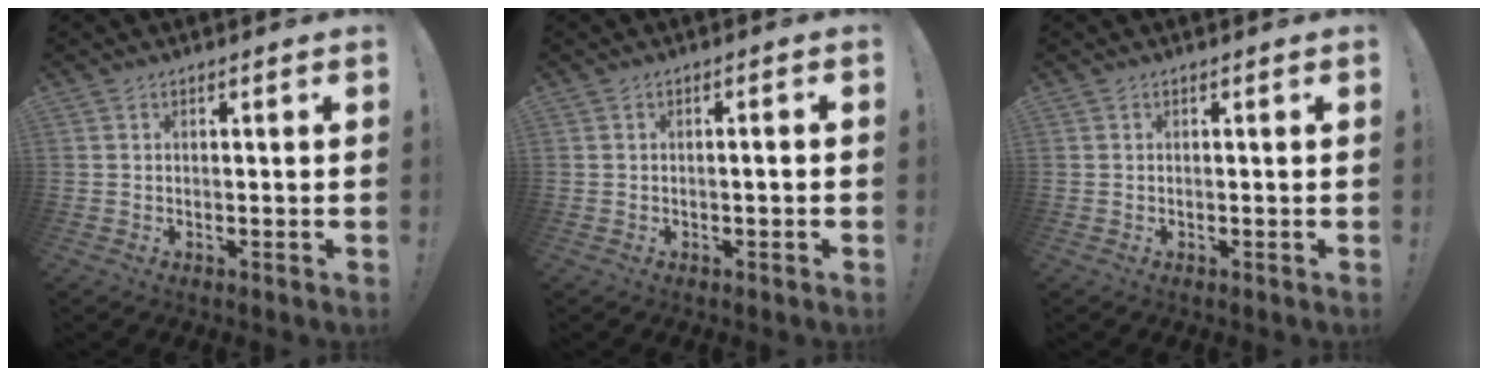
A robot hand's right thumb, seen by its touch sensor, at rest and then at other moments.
{"total": 1.5, "force": [-0.7, -0.1, 1.3], "torque": [-0.027, 0.004, -0.013]}
{"total": 0.0}